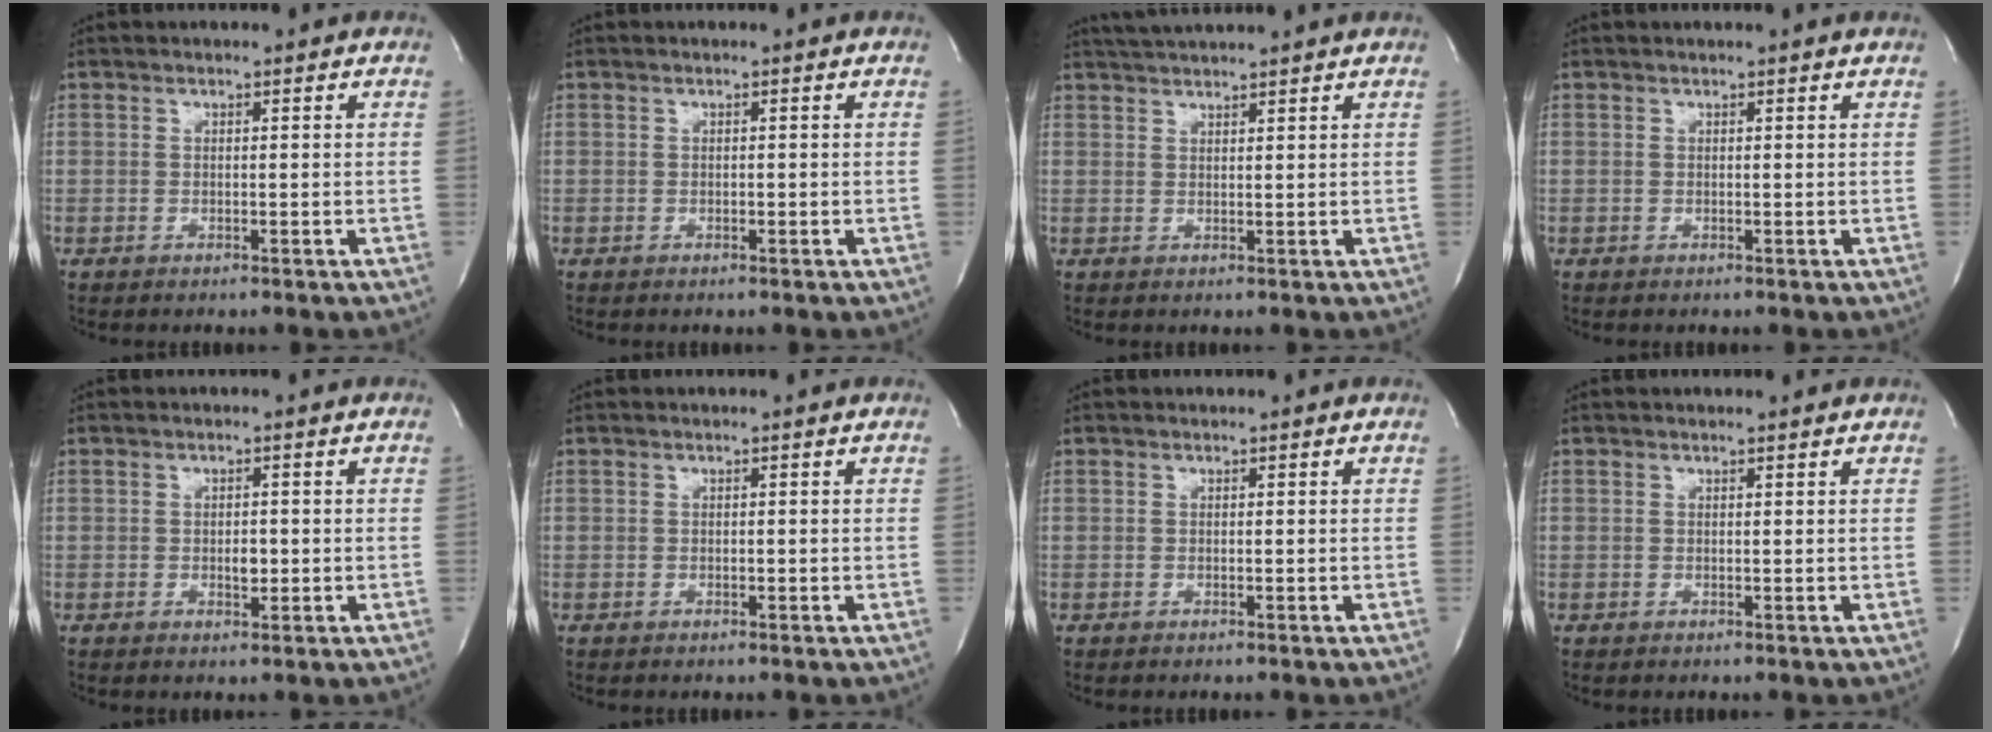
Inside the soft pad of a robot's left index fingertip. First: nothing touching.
{"total": 0.0}
{"total": 5.3, "force": [5.0, -0.7, 1.8], "torque": [-0.032, 0.026, 0.081]}
{"total": 0.9, "force": [0.9, -0.1, 0.3], "torque": [-0.008, 0.011, 0.012]}
{"total": 1.8, "force": [-0.2, 1.0, 1.5], "torque": [-0.024, 0.000, 0.000]}
{"total": 0.0}
{"total": 0.0}
{"total": 0.9, "force": [0.9, -0.1, 0.3], "torque": [-0.010, 0.003, 0.014]}